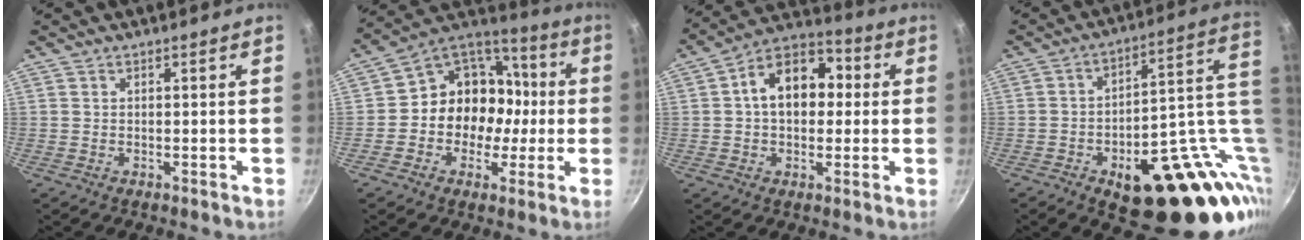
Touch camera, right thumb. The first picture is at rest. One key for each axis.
{"total": 15.7, "fx": -1.3, "fy": 13.3, "fz": 8.2, "tx": -0.076, "ty": 0.048, "tz": -0.032}
{"total": 14.4, "fx": 1.7, "fy": 10.0, "fz": 10.2, "tx": -0.112, "ty": 0.032, "tz": 0.006}
{"total": 28.5, "fx": -4.5, "fy": 14.4, "fz": 24.2, "tx": -0.252, "ty": 0.019, "tz": -0.041}